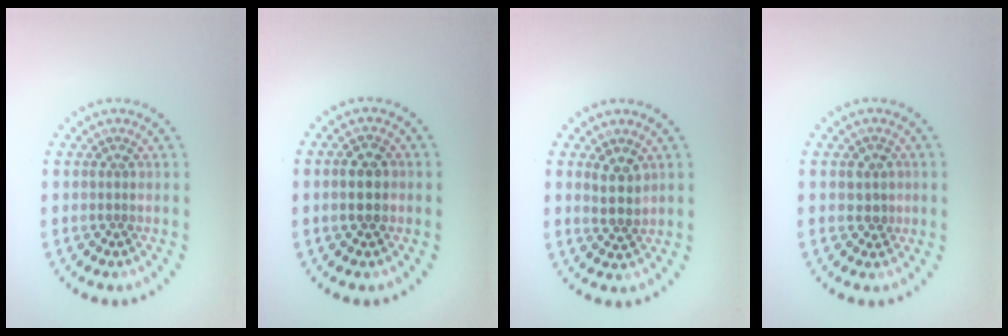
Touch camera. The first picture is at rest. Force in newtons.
{"total": 2.6, "press": 2.6, "slide": 0.2}
{"total": 2.3, "press": 2.1, "slide": 0.9}
{"total": 1.6, "press": 1.5, "slide": 0.5}